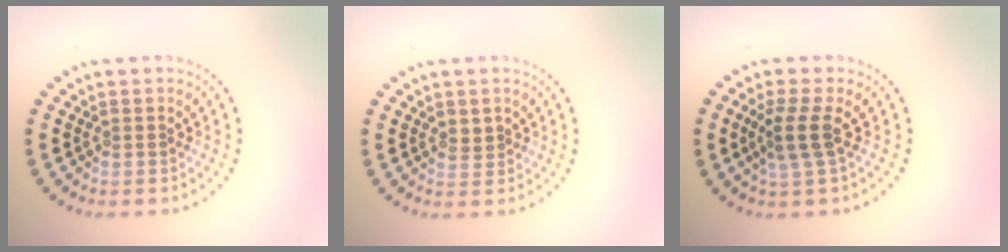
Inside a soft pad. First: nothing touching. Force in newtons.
{"total": 1.0, "press": 0.9, "slide": 0.5}
{"total": 2.5, "press": 2.0, "slide": 1.6}